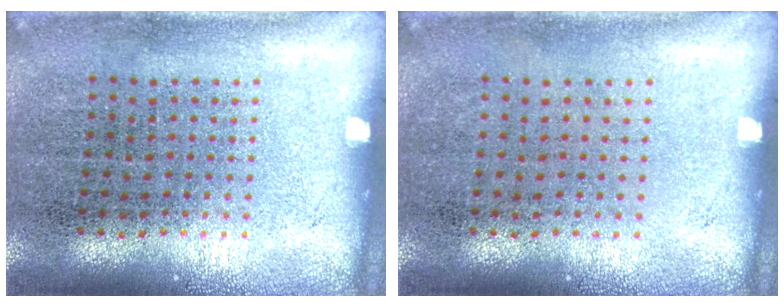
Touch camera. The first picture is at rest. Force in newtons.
{"total": 0.0}